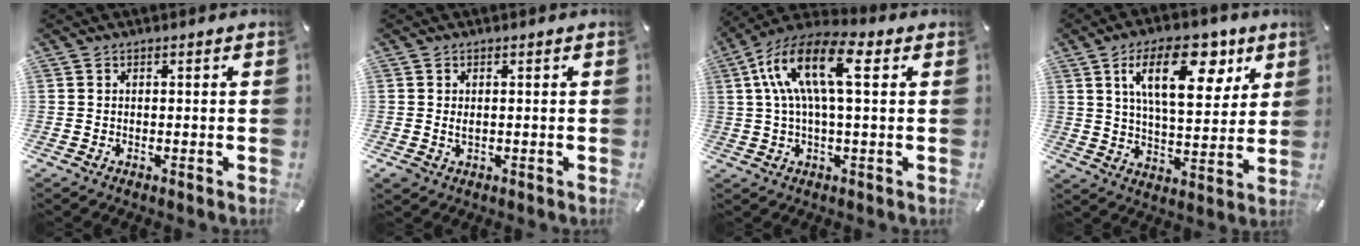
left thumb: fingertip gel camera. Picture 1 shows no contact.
{"total": 1.4, "force": [0.1, 1.0, 1.0], "torque": [-0.021, 0.002, 0.002]}
{"total": 14.2, "force": [3.3, 5.5, 12.6], "torque": [-0.265, -0.004, 0.055]}
{"total": 18.5, "force": [8.8, 9.0, 13.6], "torque": [-0.209, -0.017, 0.143]}